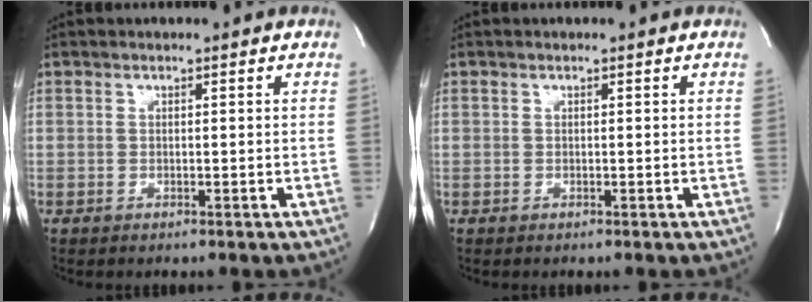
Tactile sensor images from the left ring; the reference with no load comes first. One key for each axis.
{"total": 0.0}